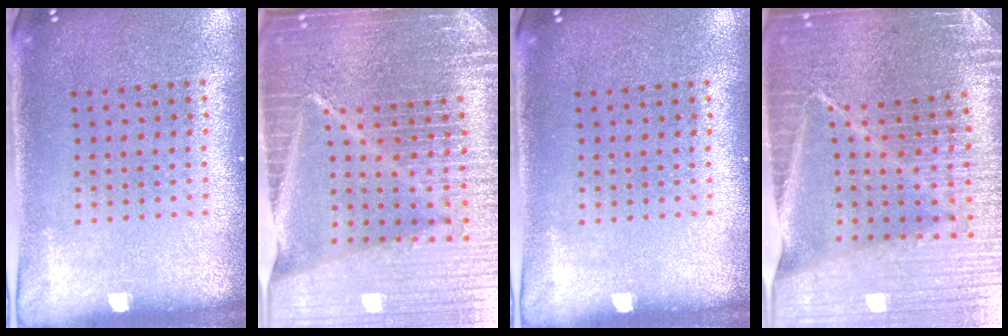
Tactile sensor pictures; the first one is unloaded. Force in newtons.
{"total": 7.1, "press": 6.1, "slide": 3.7}
{"total": 0.0}
{"total": 5.2, "press": 4.7, "slide": 2.1}